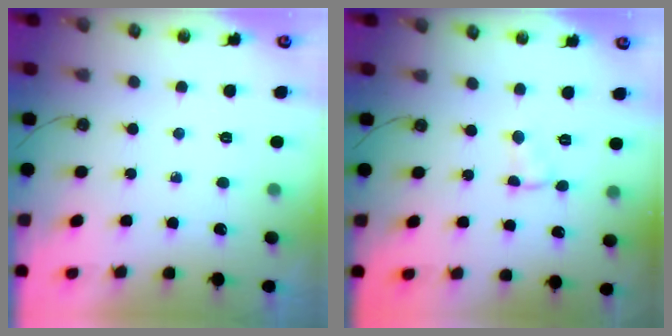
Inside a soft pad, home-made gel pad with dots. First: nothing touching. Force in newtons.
{"total": 1.0, "press": 0.9, "slide": 0.5}